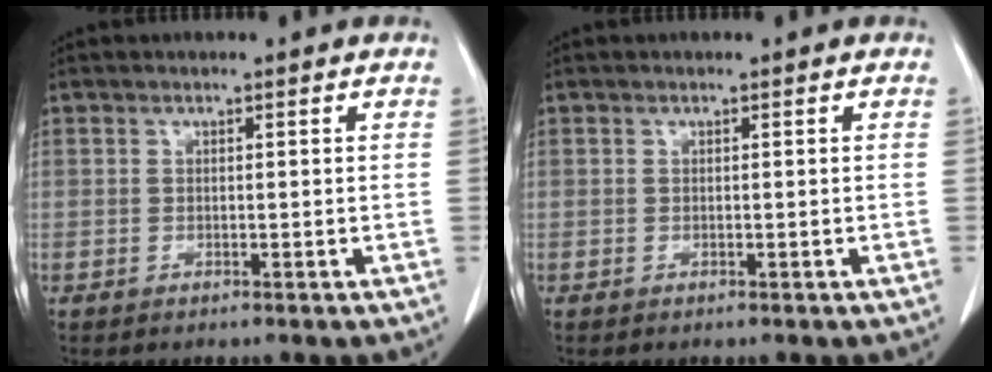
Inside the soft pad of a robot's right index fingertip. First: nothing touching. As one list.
[{"total": 0.0}]